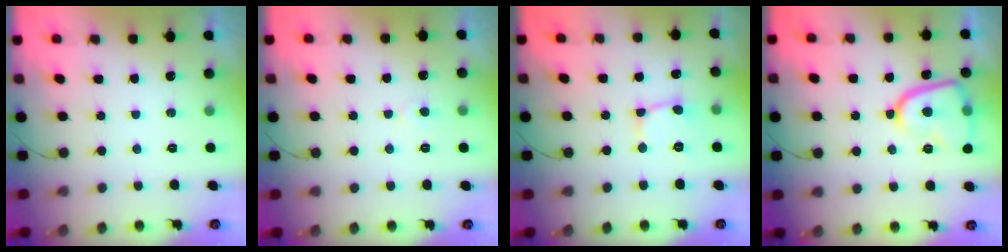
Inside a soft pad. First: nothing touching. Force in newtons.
{"total": 2.1, "press": 2.1, "slide": 0.3}
{"total": 2.8, "press": 2.8, "slide": 0.3}
{"total": 13.6, "press": 13.5, "slide": 1.3}